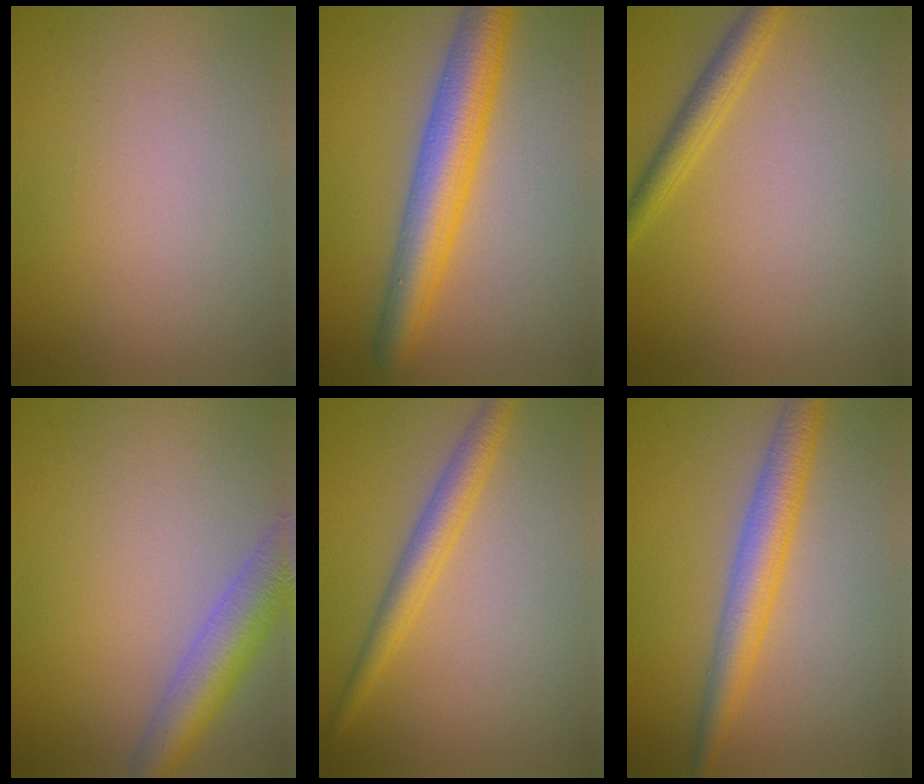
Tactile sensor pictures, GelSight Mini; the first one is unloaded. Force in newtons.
{"total": 6.7, "press": 6.7, "slide": 0.1}
{"total": 2.4, "press": 2.4, "slide": 0.1}
{"total": 5.3, "press": 5.3, "slide": 0.4}
{"total": 3.0, "press": 3.0, "slide": 0.2}
{"total": 4.3, "press": 4.3, "slide": 0.1}